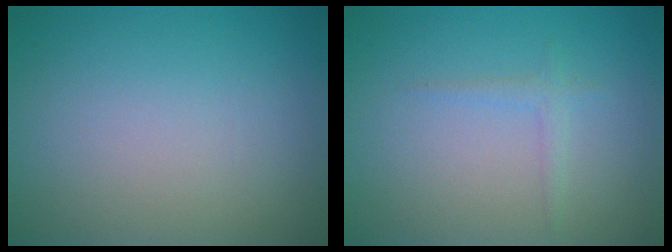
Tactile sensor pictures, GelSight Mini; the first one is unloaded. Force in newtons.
{"total": 1.0, "press": 1.0, "slide": 0.1}